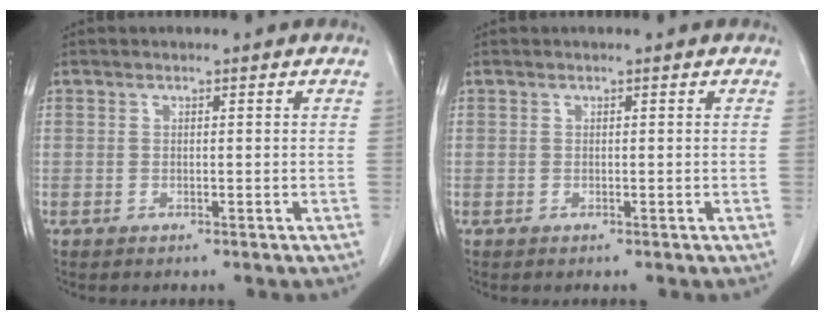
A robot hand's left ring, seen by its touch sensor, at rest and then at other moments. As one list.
[{"total": 0.0}]